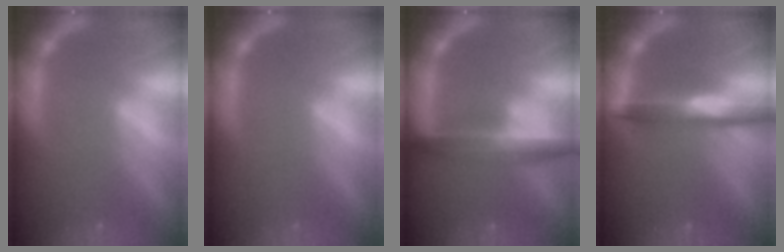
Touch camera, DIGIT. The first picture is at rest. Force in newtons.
{"total": 0.0}
{"total": 5.5}
{"total": 5.0}